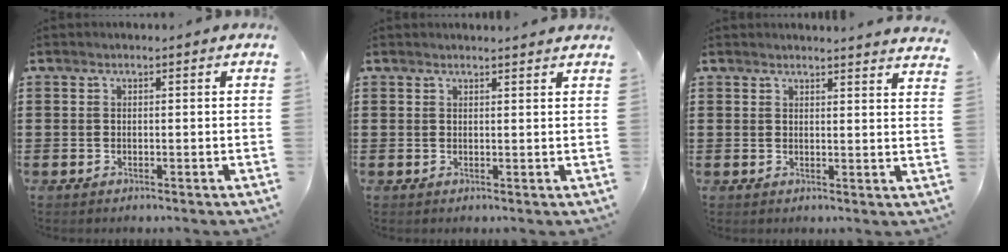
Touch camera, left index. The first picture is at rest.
{"total": 1.3, "force": [1.2, -0.1, 0.3], "torque": [-0.007, -0.002, 0.024]}
{"total": 2.5, "force": [2.4, -0.6, 0.3], "torque": [-0.011, -0.010, 0.046]}